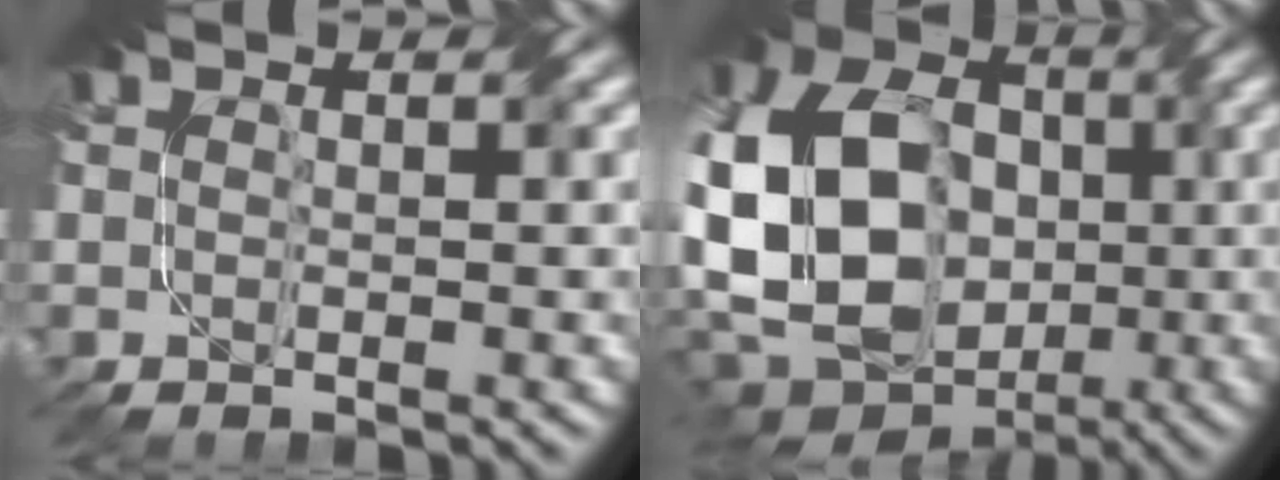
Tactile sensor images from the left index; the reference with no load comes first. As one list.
[{"total": 19.8, "force": [-2.1, 16.0, 11.5], "torque": [-0.254, 0.003, -0.069]}]